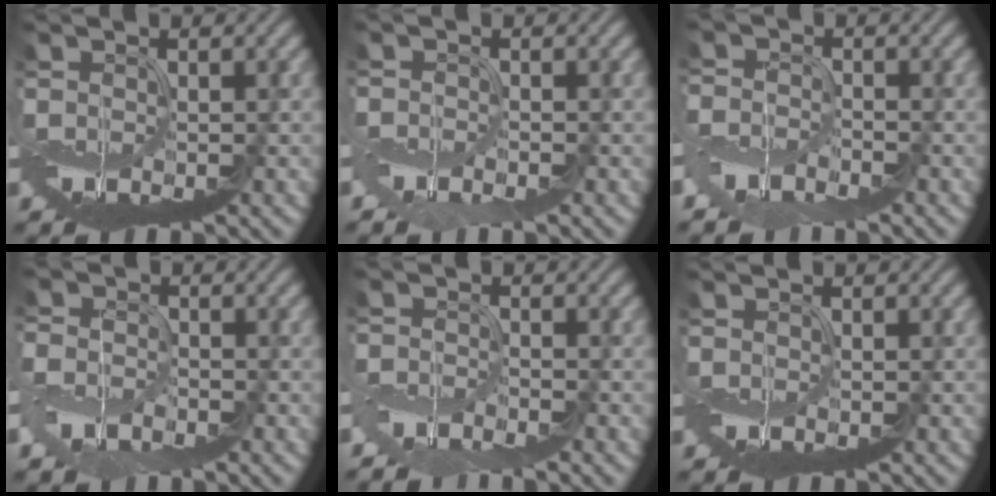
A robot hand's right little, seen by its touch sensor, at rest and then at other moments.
{"total": 2.0, "force": [-1.7, 0.6, 0.9], "torque": [-0.019, -0.008, -0.040]}
{"total": 3.6, "force": [-2.7, 1.7, 1.7], "torque": [-0.039, -0.009, -0.064]}
{"total": 4.2, "force": [-2.0, 2.9, 2.2], "torque": [-0.046, -0.012, -0.045]}
{"total": 3.3, "force": [-3.0, 0.6, 1.1], "torque": [-0.022, -0.008, -0.068]}
{"total": 0.0}